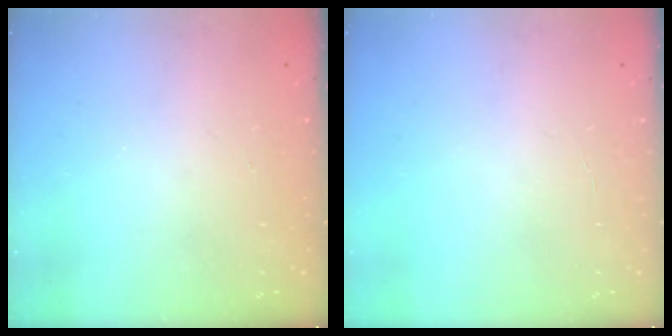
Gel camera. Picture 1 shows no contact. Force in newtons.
{"total": 2.0, "press": 2.0, "slide": 0.2}